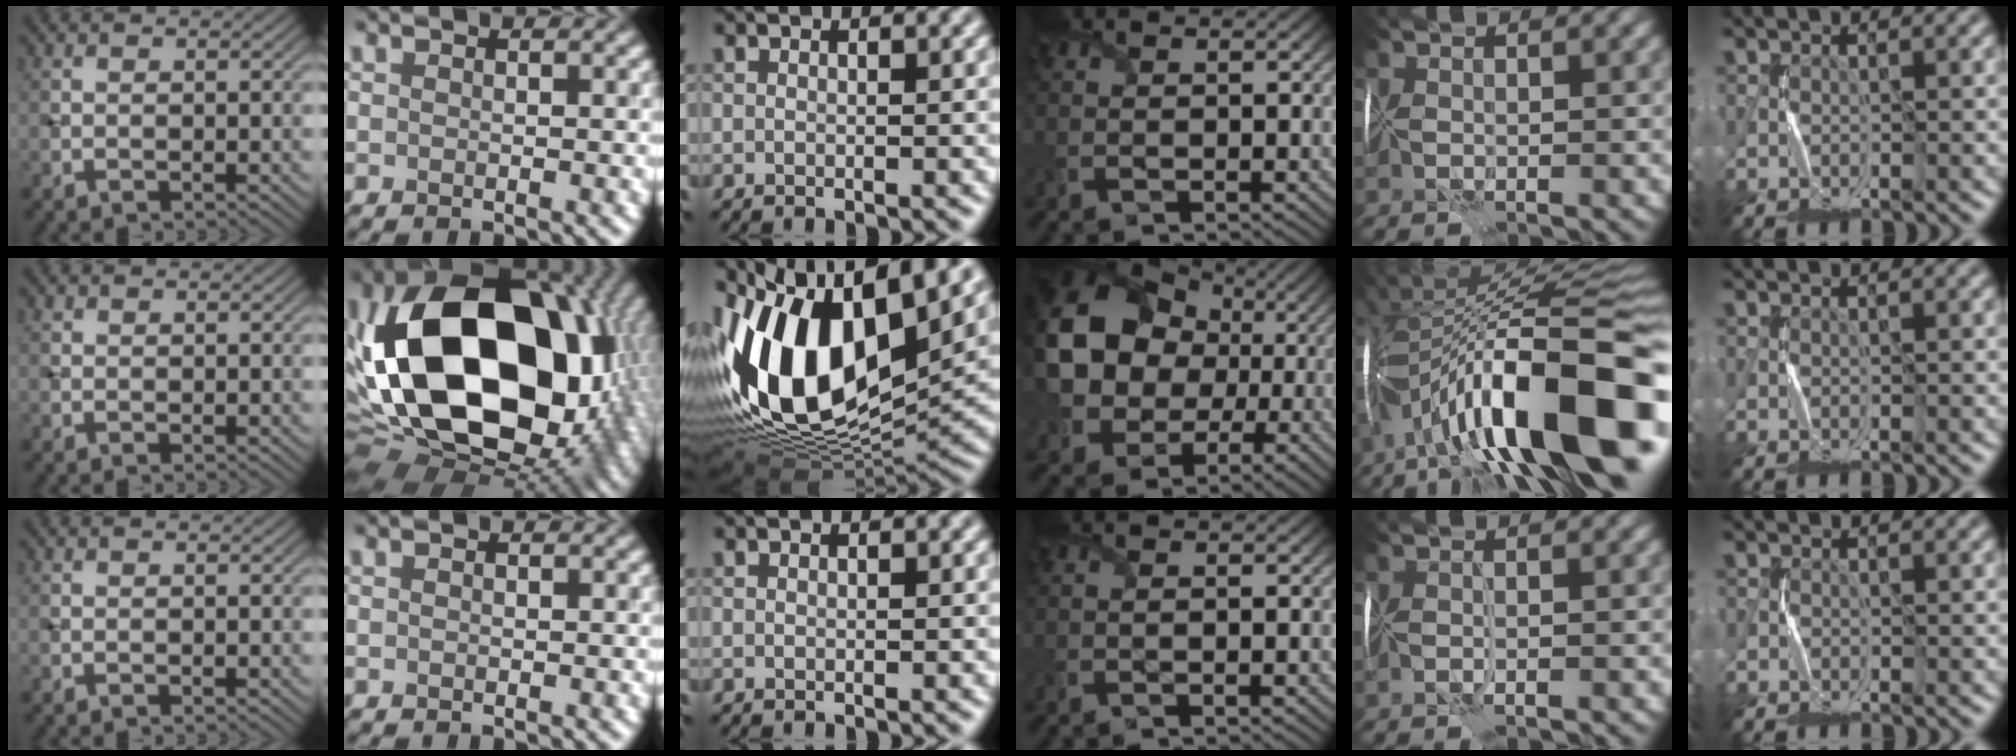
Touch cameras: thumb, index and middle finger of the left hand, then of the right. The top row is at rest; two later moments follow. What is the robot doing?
{"motion": "fold", "object": "wrapping paper"}